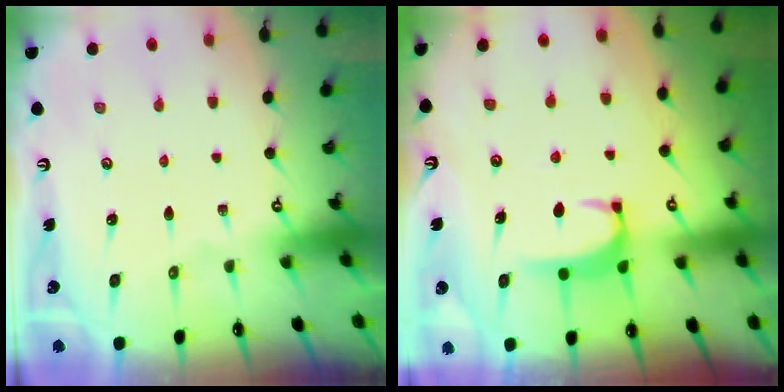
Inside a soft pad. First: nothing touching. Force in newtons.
{"total": 1.9, "press": 1.9, "slide": 0.5}